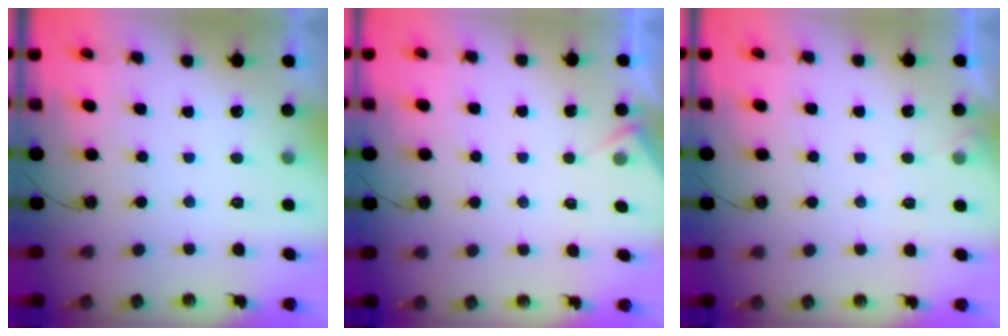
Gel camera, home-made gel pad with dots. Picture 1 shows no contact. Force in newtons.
{"total": 4.8, "press": 4.7, "slide": 0.6}
{"total": 4.1, "press": 4.1, "slide": 0.7}